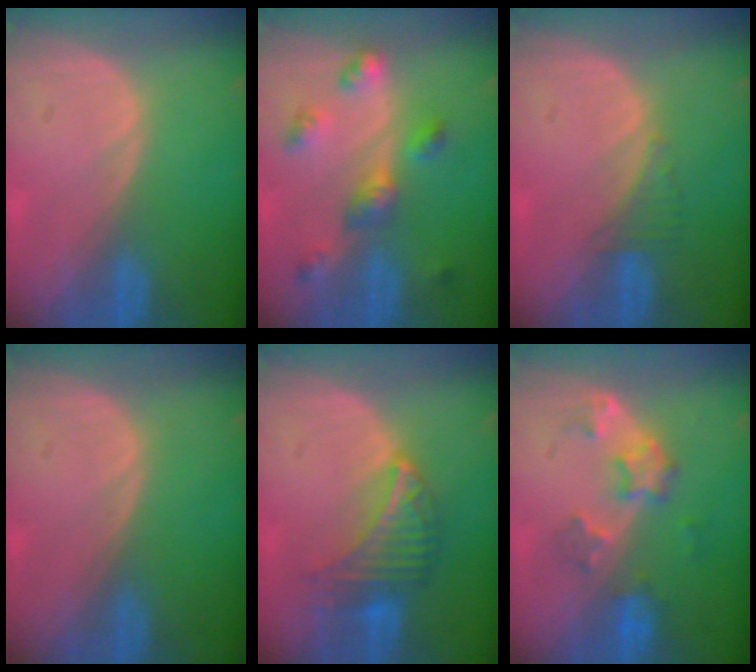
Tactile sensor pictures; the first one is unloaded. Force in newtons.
{"total": 6.4, "press": 5.7, "slide": 2.9}
{"total": 1.9, "press": 1.8, "slide": 0.7}
{"total": 0.0}
{"total": 6.5, "press": 6.5, "slide": 1.0}
{"total": 5.9, "press": 5.4, "slide": 2.4}